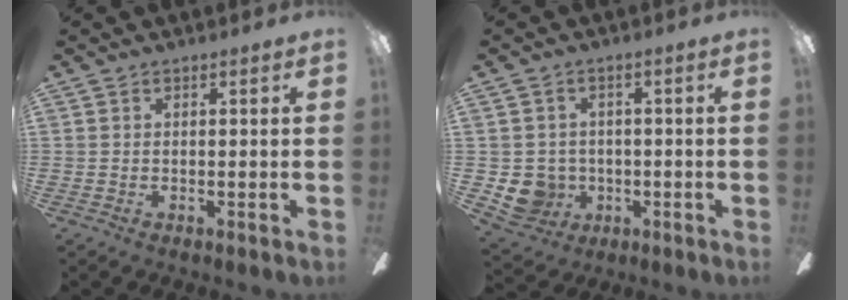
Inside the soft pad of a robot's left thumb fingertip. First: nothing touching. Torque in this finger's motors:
{"motor_torque": [-0.07, 0.10, 0.03, -0.02, 0.00]}